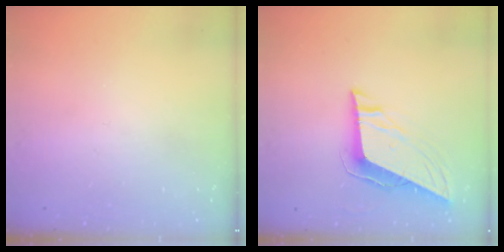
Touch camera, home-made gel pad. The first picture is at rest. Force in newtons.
{"total": 8.9, "press": 8.8, "slide": 1.2}